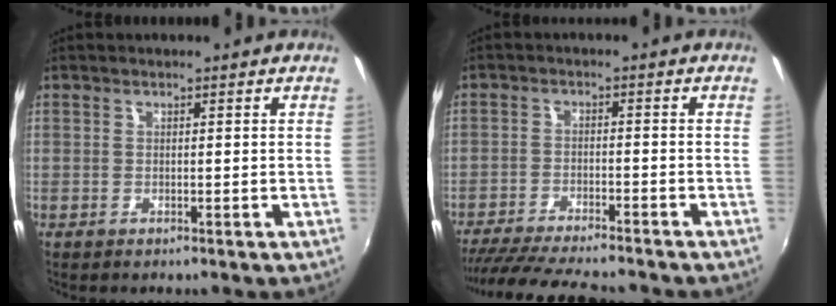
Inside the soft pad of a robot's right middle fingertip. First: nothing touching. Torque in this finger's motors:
{"motor_torque": [1.02, -1.12, 0.34, 0.10]}